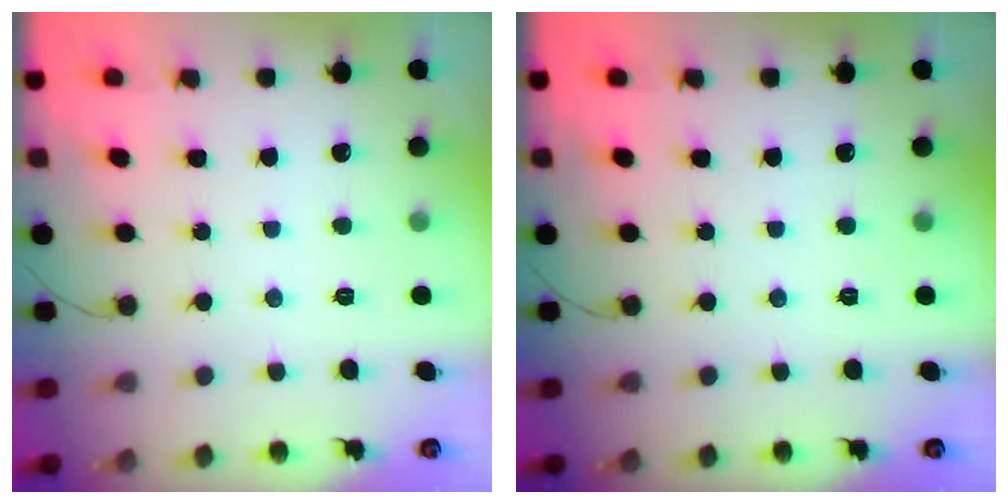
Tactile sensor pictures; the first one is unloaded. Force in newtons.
{"total": 0.0}